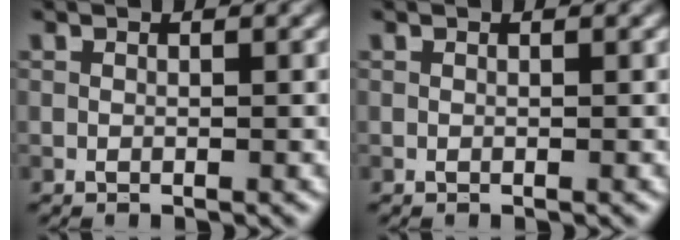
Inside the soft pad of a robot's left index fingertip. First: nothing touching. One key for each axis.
{"total": 0.0}